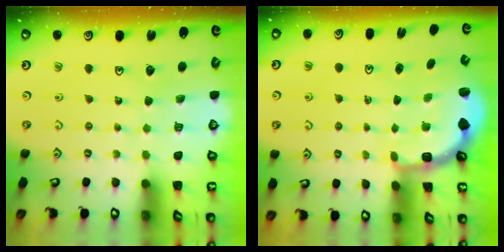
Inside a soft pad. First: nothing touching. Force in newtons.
{"total": 2.7, "press": 2.1, "slide": 1.7}